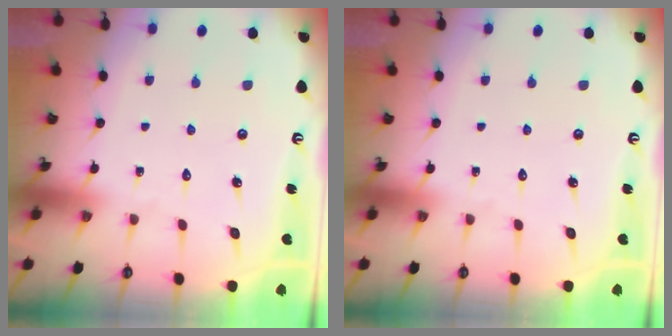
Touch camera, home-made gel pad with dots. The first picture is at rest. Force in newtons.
{"total": 0.0}